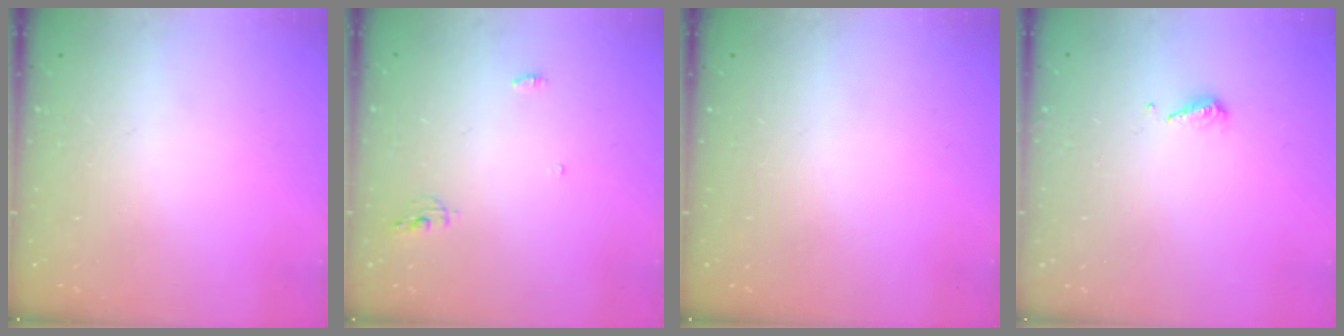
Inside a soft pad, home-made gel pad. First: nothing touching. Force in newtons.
{"total": 4.2, "press": 4.2, "slide": 0.4}
{"total": 0.0}
{"total": 3.9, "press": 3.9, "slide": 0.4}